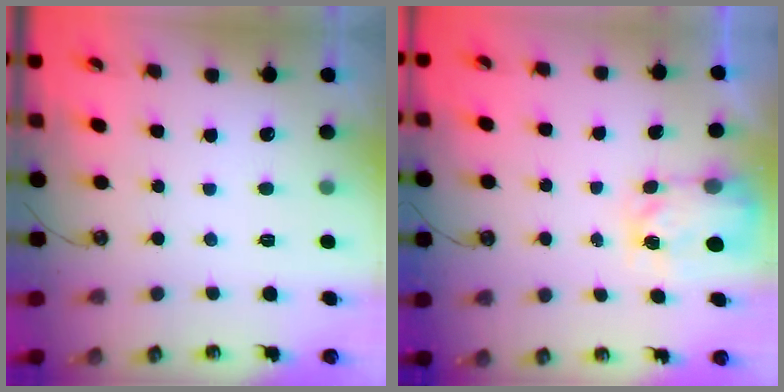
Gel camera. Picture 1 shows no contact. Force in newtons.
{"total": 4.0, "press": 3.9, "slide": 0.6}